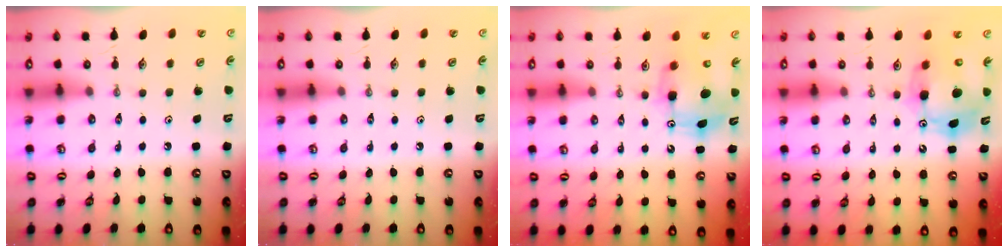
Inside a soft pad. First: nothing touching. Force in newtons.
{"total": 0.0}
{"total": 9.2, "press": 9.0, "slide": 2.1}
{"total": 13.3, "press": 13.1, "slide": 2.4}